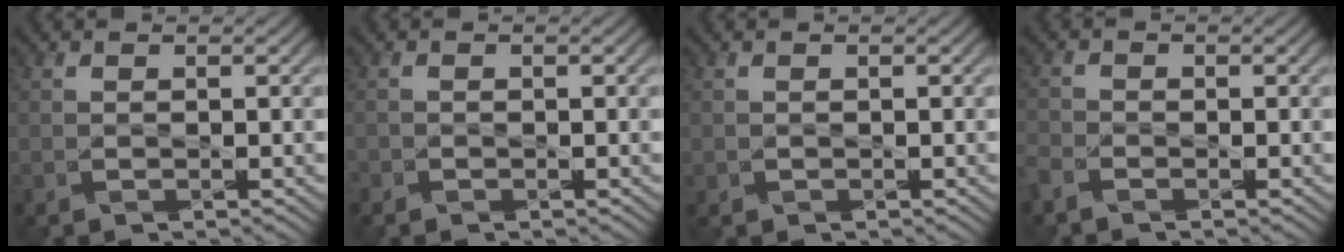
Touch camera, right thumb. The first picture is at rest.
{"total": 0.8, "force": [-0.6, 0.4, 0.0], "torque": [0.000, -0.003, -0.015]}
{"total": 0.6, "force": [-0.2, 0.6, 0.0], "torque": [0.001, -0.006, -0.004]}
{"total": 2.4, "force": [-2.0, 1.0, 0.9], "torque": [-0.024, -0.007, -0.056]}